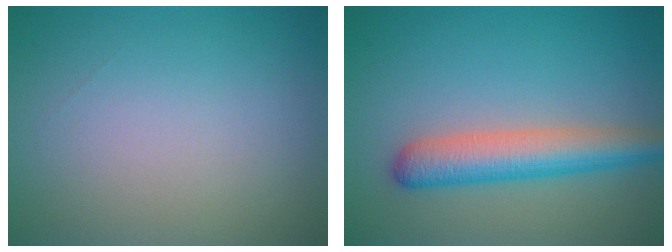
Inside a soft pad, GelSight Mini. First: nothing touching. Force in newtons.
{"total": 5.1, "press": 5.1, "slide": 0.2}